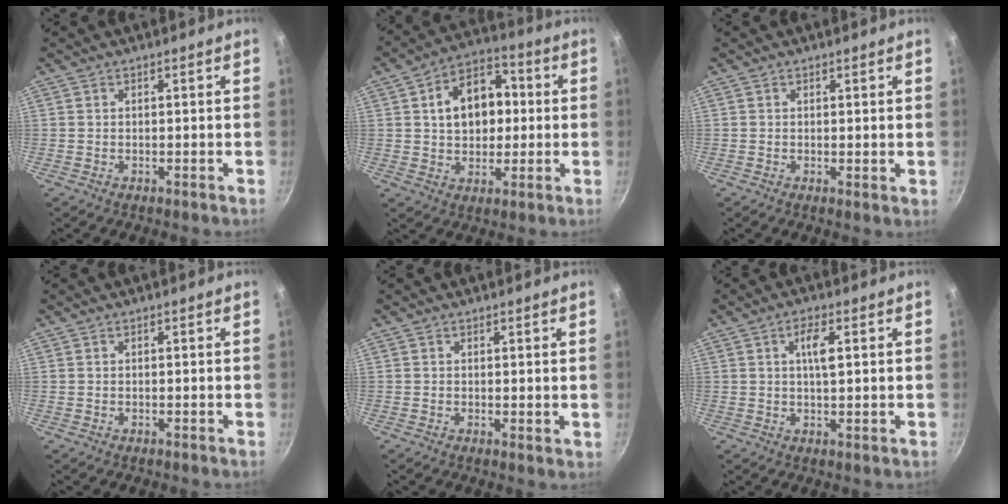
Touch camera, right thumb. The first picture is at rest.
{"total": 13.5, "force": [1.8, 9.6, 9.3], "torque": [-0.107, 0.021, 0.020]}
{"total": 0.9, "force": [0.5, 0.4, 0.7], "torque": [-0.010, -0.007, 0.005]}
{"total": 0.0}
{"total": 1.3, "force": [0.7, 0.7, 0.9], "torque": [-0.009, -0.008, 0.009]}
{"total": 4.6, "force": [1.3, 1.4, 4.2], "torque": [-0.070, 0.000, 0.022]}